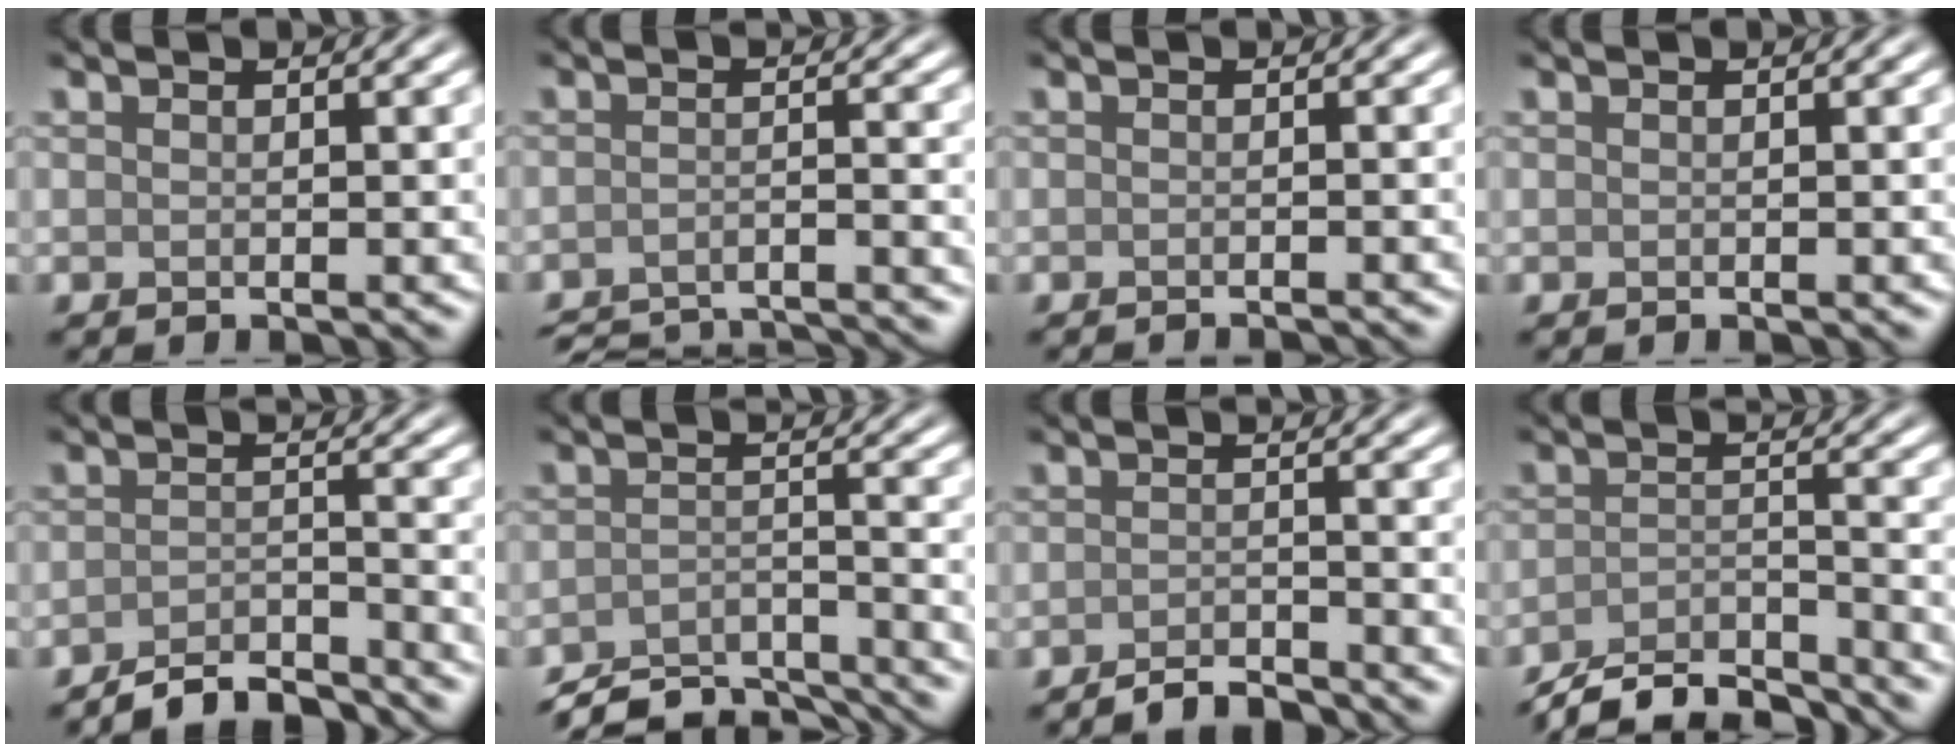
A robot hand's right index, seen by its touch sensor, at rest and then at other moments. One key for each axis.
{"total": 10.1, "fx": -9.6, "fy": 1.7, "fz": 2.4, "tx": -0.032, "ty": -0.006, "tz": -0.133}
{"total": 1.7, "fx": -1.5, "fy": 0.3, "fz": 0.7, "tx": 0.007, "ty": -0.001, "tz": -0.021}
{"total": 0.0}
{"total": 4.6, "fx": -4.2, "fy": 0.8, "fz": 1.6, "tx": -0.022, "ty": 0.005, "tz": -0.079}
{"total": 7.6, "fx": -6.9, "fy": 1.8, "fz": 2.7, "tx": -0.047, "ty": -0.005, "tz": -0.112}
{"total": 2.6, "fx": -2.4, "fy": 0.4, "fz": 0.9, "tx": -0.007, "ty": 0.006, "tz": -0.046}
{"total": 6.6, "fx": -6.1, "fy": 1.3, "fz": 2.2, "tx": -0.039, "ty": -0.005, "tz": -0.108}